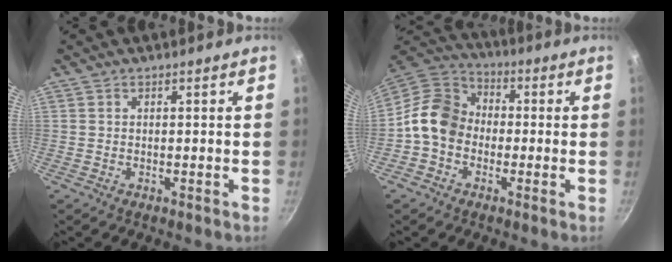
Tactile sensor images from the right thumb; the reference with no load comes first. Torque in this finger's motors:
{"motor_torque": [1.59, 1.81, 0.71, -0.91, 0.10]}